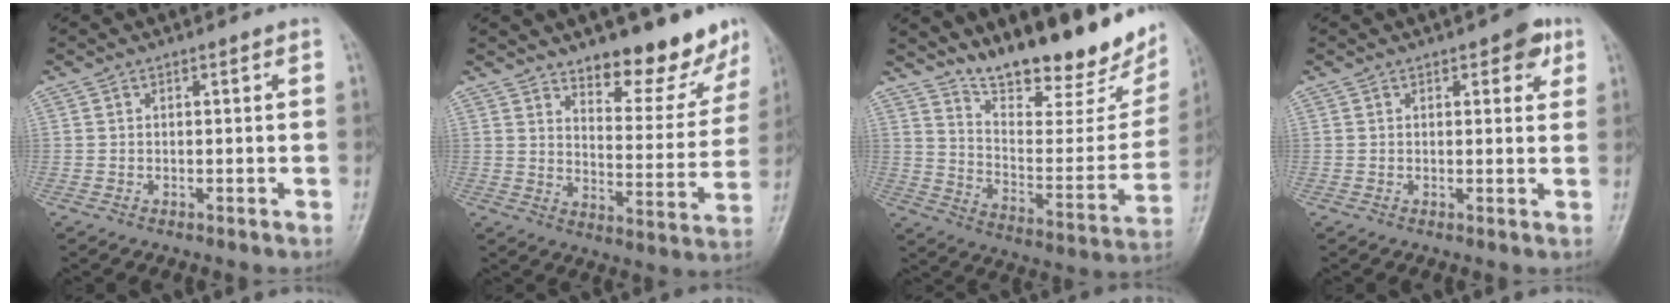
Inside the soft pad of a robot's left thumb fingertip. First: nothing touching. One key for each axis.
{"total": 13.8, "fx": 11.0, "fy": 4.6, "fz": 7.0, "tx": -0.051, "ty": -0.090, "tz": 0.158}
{"total": 25.1, "fx": 19.2, "fy": 7.3, "fz": 14.4, "tx": -0.178, "ty": -0.103, "tz": 0.284}
{"total": 4.3, "fx": 2.1, "fy": 2.1, "fz": 3.1, "tx": -0.018, "ty": -0.004, "tz": 0.018}